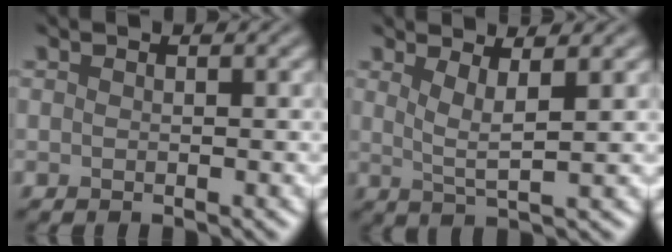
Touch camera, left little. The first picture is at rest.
{"total": 2.9, "force": [1.3, 0.6, 2.5], "torque": [-0.043, -0.008, 0.026]}